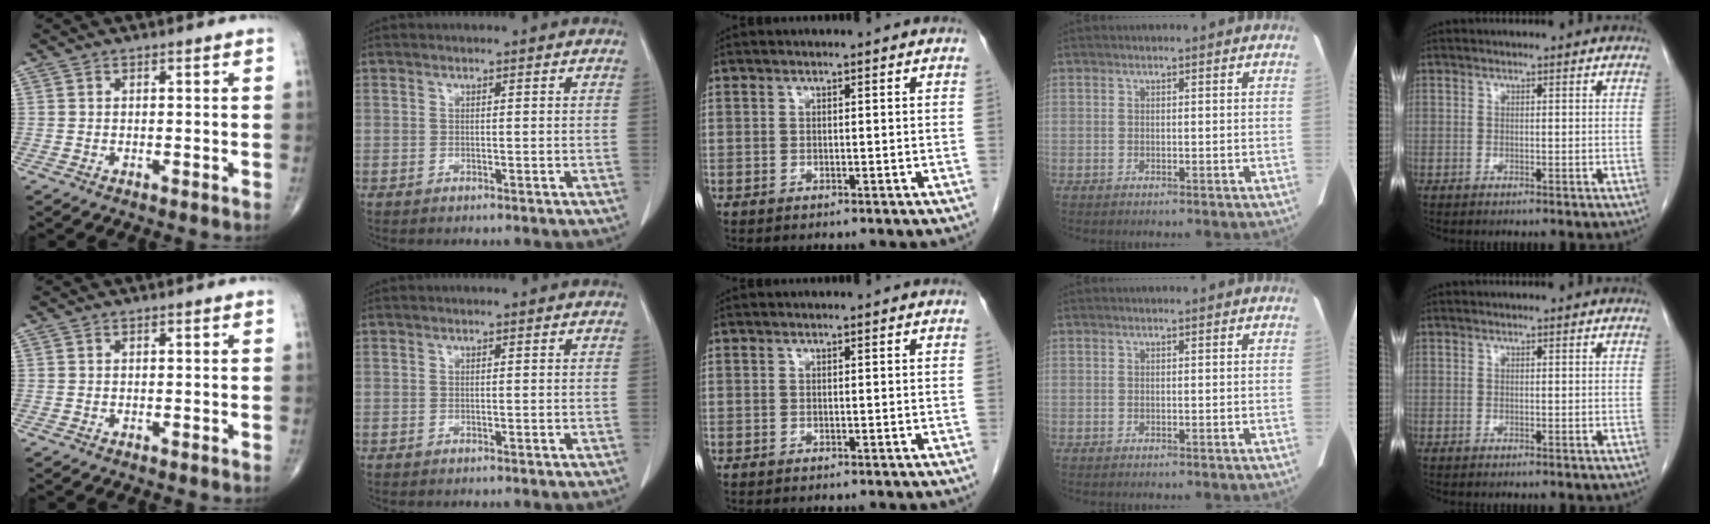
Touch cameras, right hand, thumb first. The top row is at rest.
{}